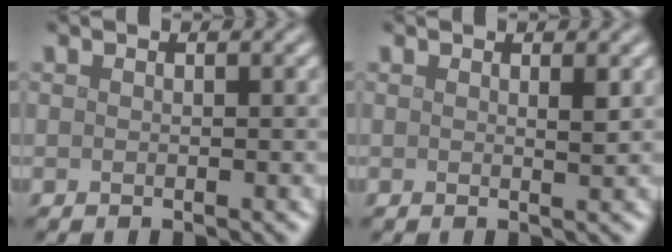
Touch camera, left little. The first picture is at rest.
{"total": 0.7, "force": [0.4, 0.0, 0.6], "torque": [-0.007, -0.003, 0.006]}